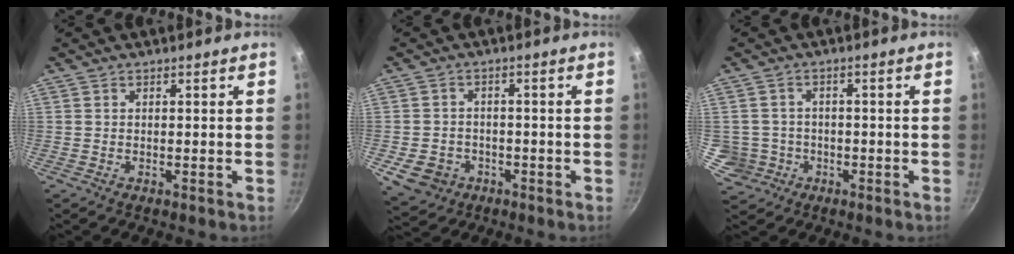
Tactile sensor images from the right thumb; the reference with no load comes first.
{"total": 7.1, "force": [-2.5, 5.8, 3.3], "torque": [-0.045, 0.019, -0.030]}
{"total": 5.3, "force": [-1.3, 5.1, 0.7], "torque": [0.007, 0.017, -0.015]}